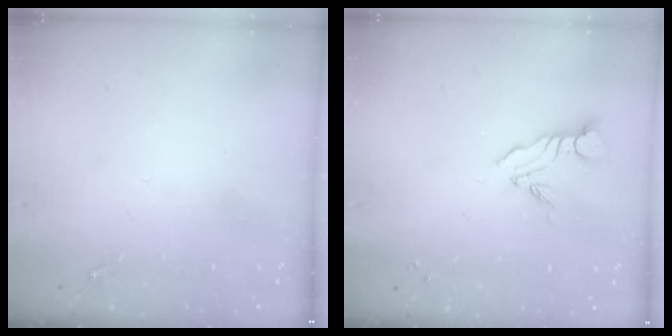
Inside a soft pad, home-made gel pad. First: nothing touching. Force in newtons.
{"total": 6.9, "press": 6.9, "slide": 0.7}